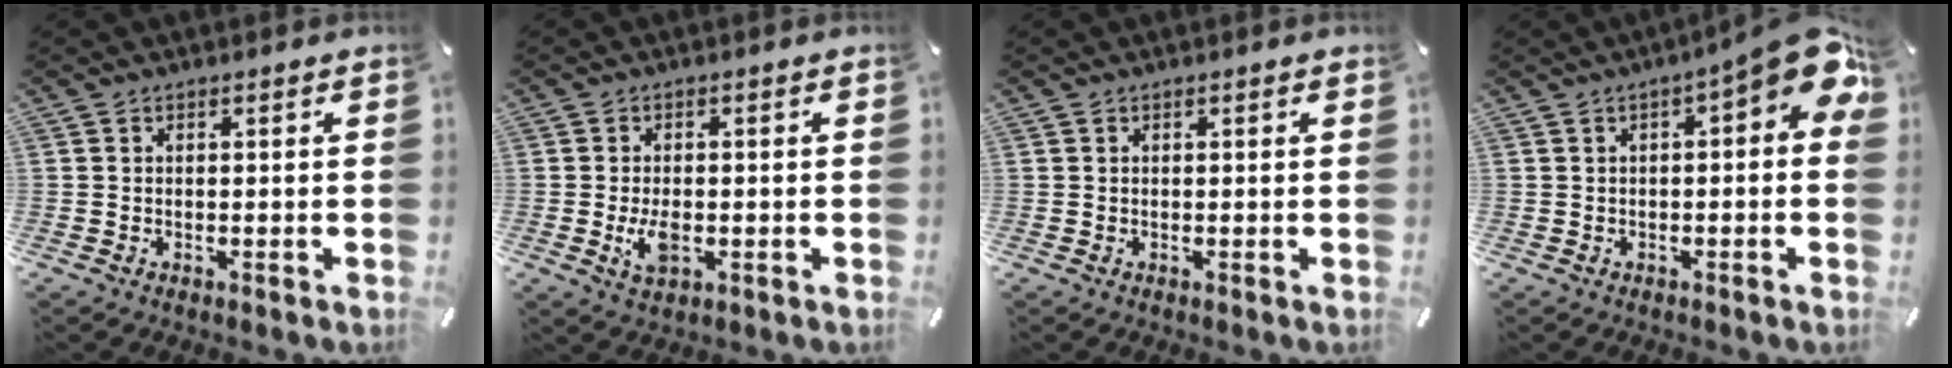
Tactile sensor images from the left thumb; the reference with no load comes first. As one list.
[{"total": 4.9, "force": [-1.0, 2.8, 3.9], "torque": [-0.093, -0.005, -0.021]}, {"total": 0.0}, {"total": 8.9, "force": [2.7, 2.7, 8.1], "torque": [-0.108, -0.027, 0.044]}]